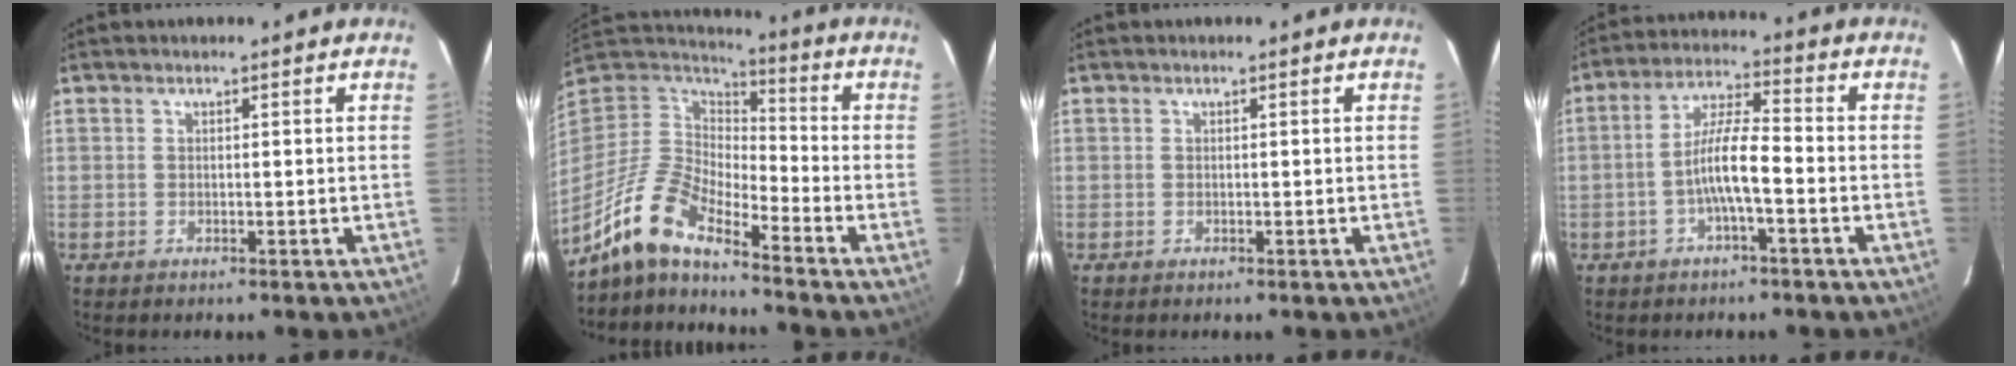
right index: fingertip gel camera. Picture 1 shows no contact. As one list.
[{"total": 13.3, "force": [-10.4, 3.4, 7.4], "torque": [-0.148, -0.006, -0.213]}, {"total": 0.0}, {"total": 7.1, "force": [-2.6, 1.1, 6.6], "torque": [-0.135, 0.010, -0.048]}]